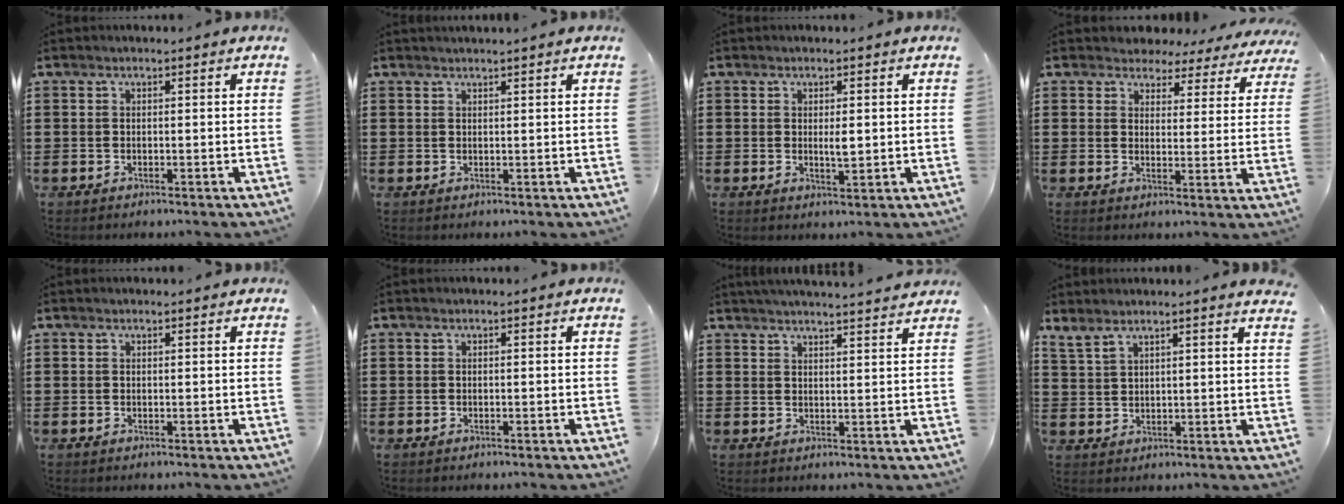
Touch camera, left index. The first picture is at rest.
{"total": 0.8, "force": [0.7, -0.2, 0.1], "torque": [-0.002, -0.001, 0.015]}
{"total": 2.3, "force": [0.3, 0.7, 2.2], "torque": [-0.034, -0.004, 0.004]}
{"total": 3.8, "force": [3.5, 1.4, 0.3], "torque": [-0.019, -0.020, 0.059]}
{"total": 0.0}
{"total": 0.0}
{"total": 3.3, "force": [3.2, -0.7, 0.3], "torque": [-0.015, -0.018, 0.057]}
{"total": 3.7, "force": [3.4, 0.6, 1.3], "torque": [-0.034, -0.008, 0.065]}